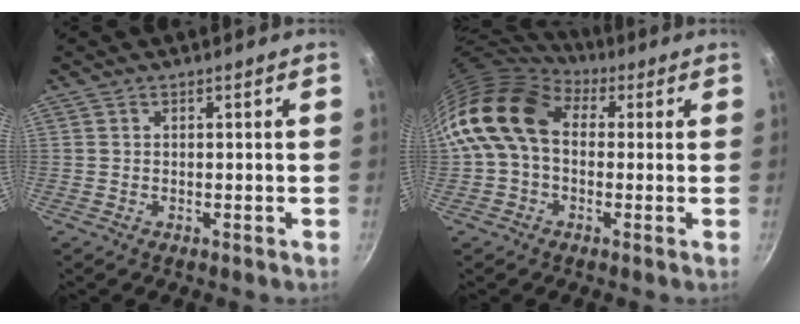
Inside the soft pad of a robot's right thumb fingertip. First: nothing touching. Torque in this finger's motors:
{"motor_torque": [1.64, 3.37, 1.19, -0.93, 0.28]}